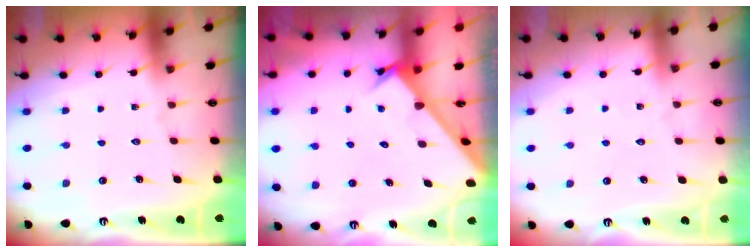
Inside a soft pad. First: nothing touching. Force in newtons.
{"total": 2.4, "press": 2.4, "slide": 0.2}
{"total": 2.8, "press": 2.8, "slide": 0.4}